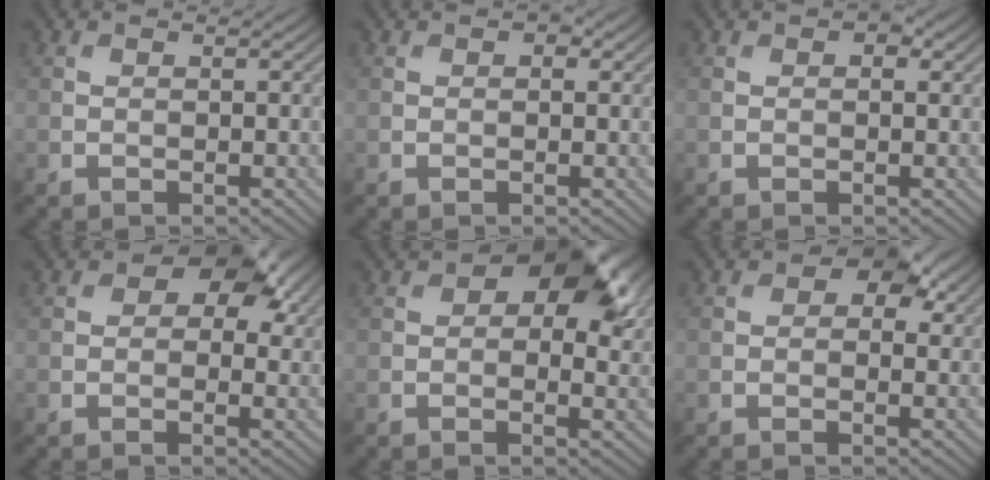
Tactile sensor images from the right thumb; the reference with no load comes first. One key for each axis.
{"total": 1.2, "fx": 0.5, "fy": 0.6, "fz": 0.8, "tx": -0.009, "ty": -0.001, "tz": 0.004}
{"total": 1.6, "fx": 0.7, "fy": 0.8, "fz": 1.1, "tx": -0.012, "ty": 0.000, "tz": 0.007}
{"total": 7.7, "fx": 3.6, "fy": 4.5, "fz": 5.1, "tx": -0.065, "ty": -0.001, "tz": 0.050}
{"total": 11.0, "fx": 4.9, "fy": 5.9, "fz": 7.9, "tx": -0.110, "ty": 0.003, "tz": 0.077}
{"total": 5.1, "fx": 2.4, "fy": 3.1, "fz": 3.3, "tx": -0.035, "ty": -0.003, "tz": 0.027}